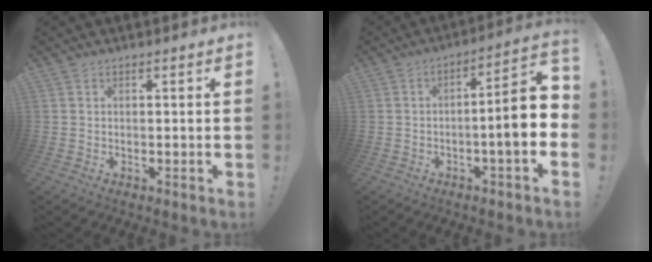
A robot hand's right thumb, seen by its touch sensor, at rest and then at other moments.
{"total": 11.3, "force": [-1.5, 1.3, 11.1], "torque": [-0.161, -0.002, -0.027]}